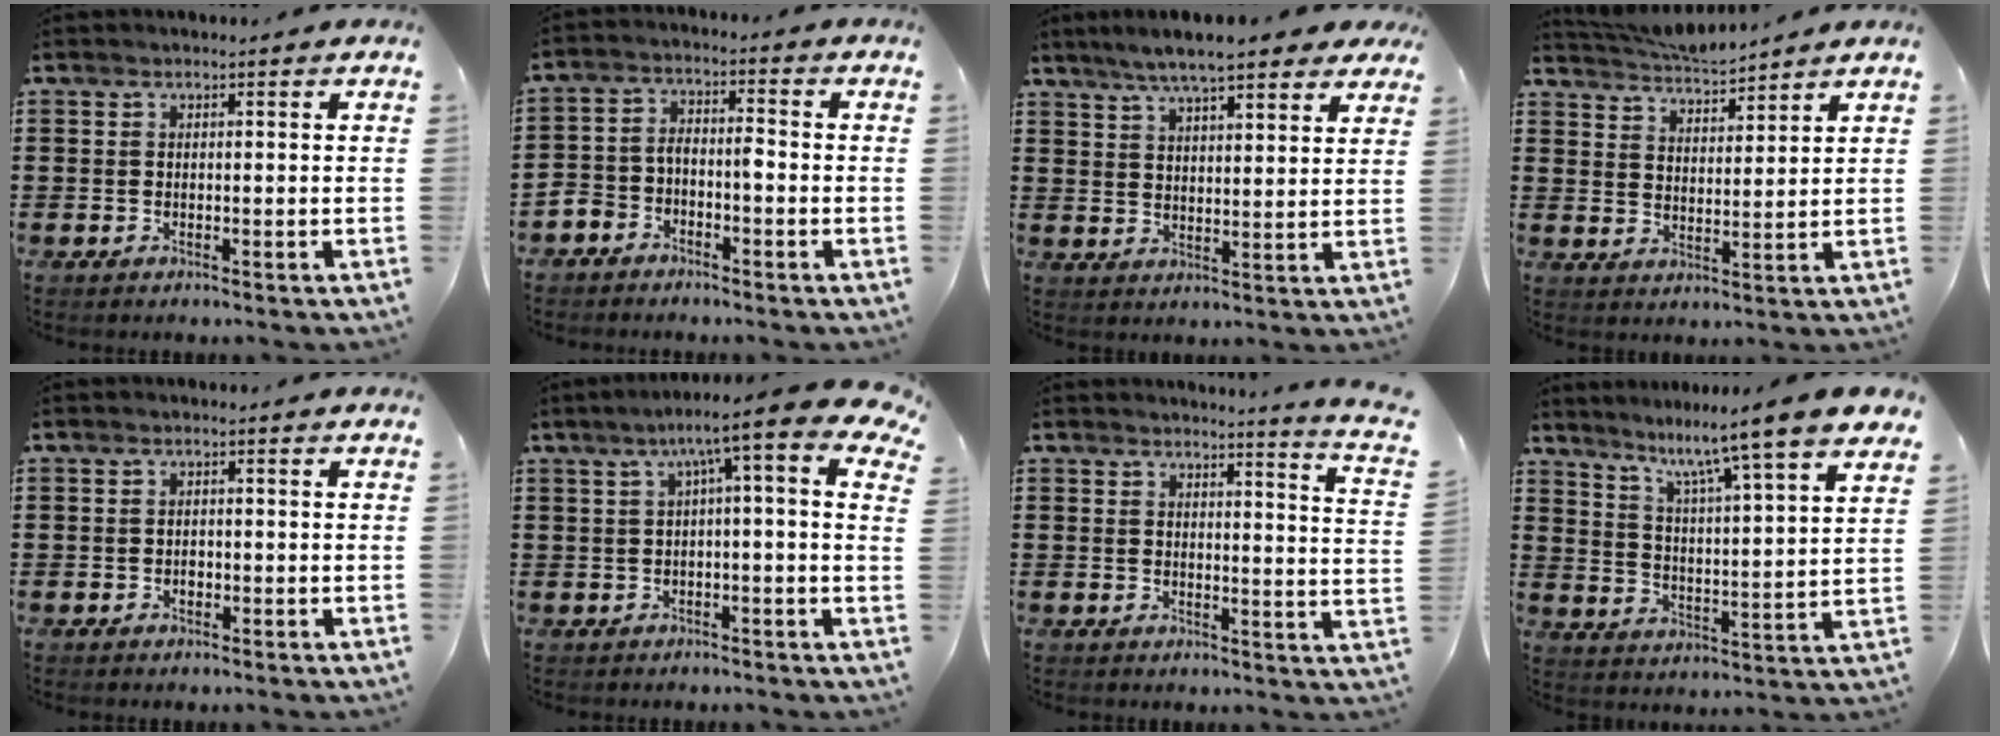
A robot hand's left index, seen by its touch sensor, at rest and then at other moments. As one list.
[{"total": 3.8, "force": [-3.1, 1.5, 1.5], "torque": [-0.038, 0.002, -0.066]}, {"total": 7.5, "force": [6.4, 0.9, 3.9], "torque": [-0.095, -0.010, 0.114]}, {"total": 4.6, "force": [4.5, 0.2, 0.8], "torque": [-0.032, -0.019, 0.080]}, {"total": 0.9, "force": [-0.3, 0.7, 0.6], "torque": [-0.014, 0.001, -0.006]}, {"total": 7.2, "force": [2.7, -0.1, 6.7], "torque": [-0.127, -0.020, 0.038]}, {"total": 3.0, "force": [2.7, -1.2, 0.7], "torque": [-0.017, -0.031, 0.041]}, {"total": 7.2, "force": [6.2, -1.7, 3.4], "torque": [-0.084, -0.060, 0.090]}]